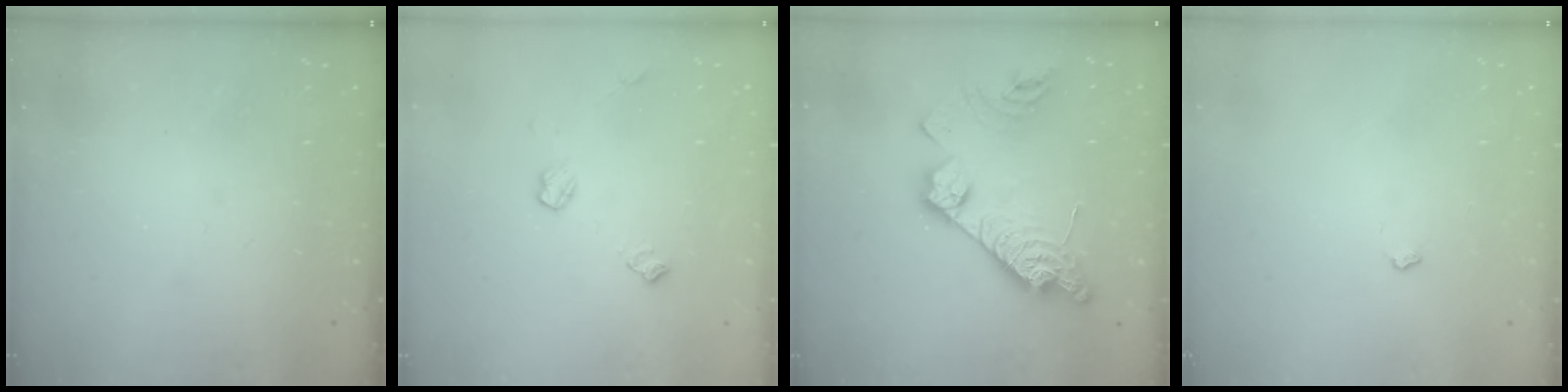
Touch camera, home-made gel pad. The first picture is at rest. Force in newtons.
{"total": 7.4, "press": 7.3, "slide": 0.9}
{"total": 17.9, "press": 17.9, "slide": 1.4}
{"total": 2.9, "press": 2.9, "slide": 0.5}